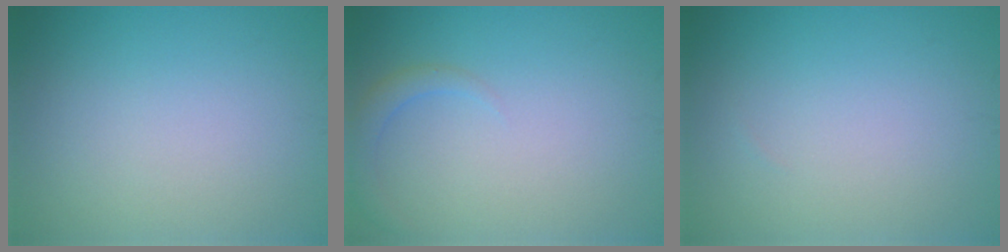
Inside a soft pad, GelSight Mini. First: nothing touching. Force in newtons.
{"total": 1.6, "press": 1.6, "slide": 0.2}
{"total": 0.0}